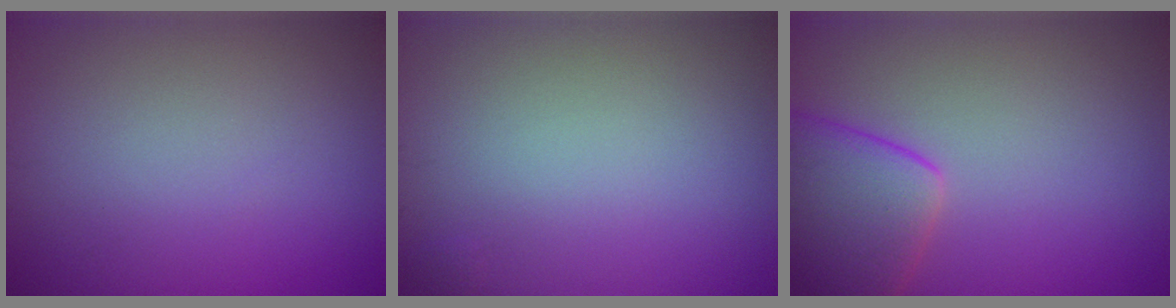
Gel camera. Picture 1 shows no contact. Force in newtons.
{"total": 0.0}
{"total": 5.9, "press": 5.9, "slide": 0.5}